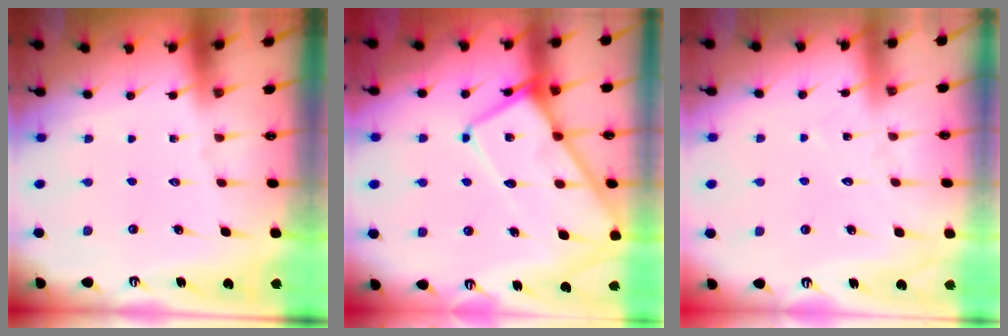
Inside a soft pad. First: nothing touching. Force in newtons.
{"total": 14.4, "press": 14.3, "slide": 1.8}
{"total": 5.2, "press": 5.2, "slide": 0.4}